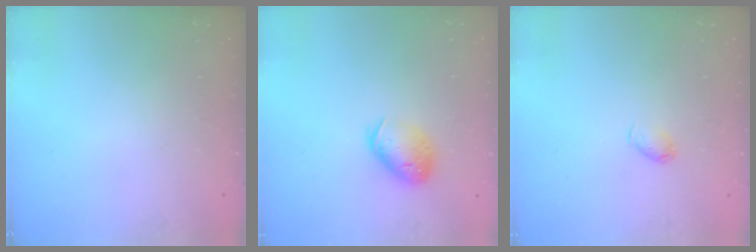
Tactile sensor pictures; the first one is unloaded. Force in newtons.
{"total": 12.4, "press": 12.3, "slide": 1.9}
{"total": 3.4, "press": 3.3, "slide": 0.7}